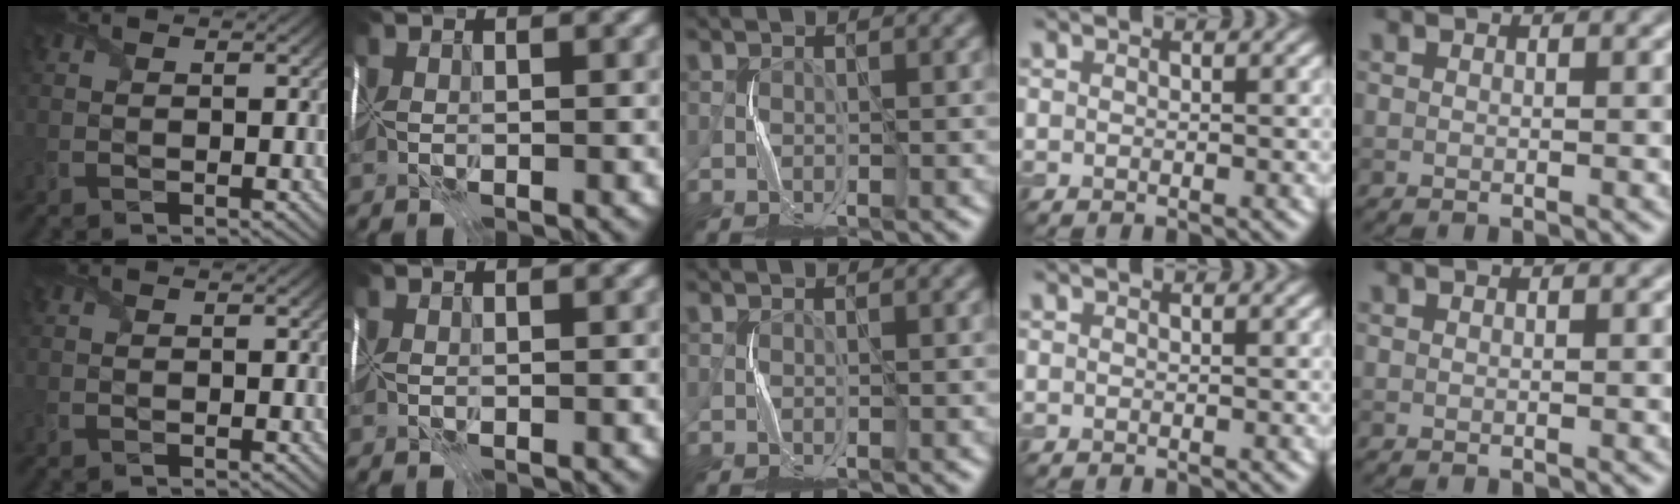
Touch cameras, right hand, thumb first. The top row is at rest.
{}